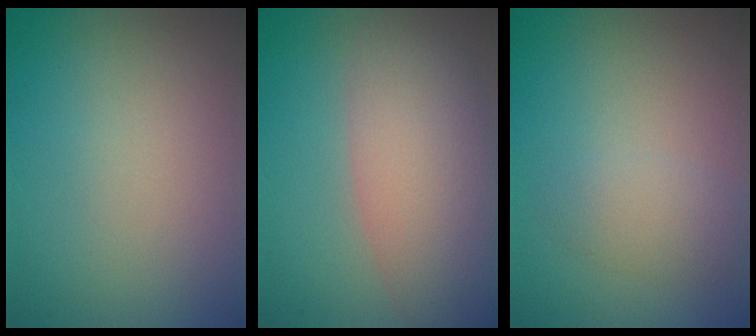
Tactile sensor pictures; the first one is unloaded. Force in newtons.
{"total": 7.5, "press": 7.5, "slide": 0.4}
{"total": 2.4, "press": 2.4, "slide": 0.0}